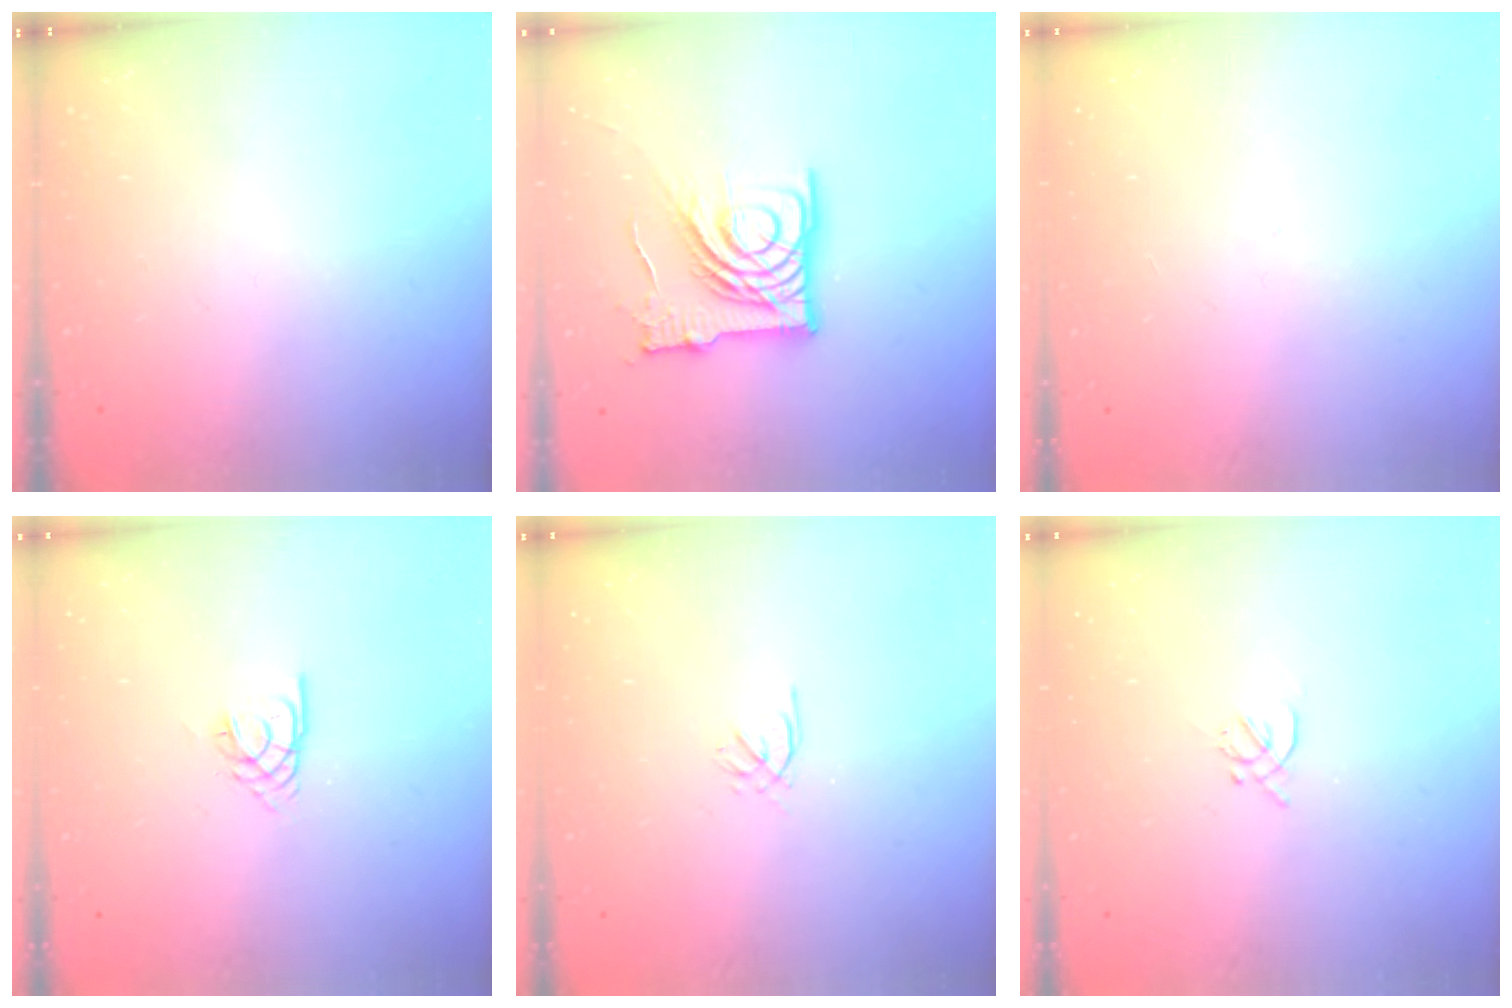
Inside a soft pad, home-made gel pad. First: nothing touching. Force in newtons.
{"total": 15.9, "press": 15.9, "slide": 1.7}
{"total": 0.0}
{"total": 3.2, "press": 3.1, "slide": 0.4}
{"total": 0.5, "press": 0.3, "slide": 0.4}
{"total": 1.4, "press": 1.3, "slide": 0.5}